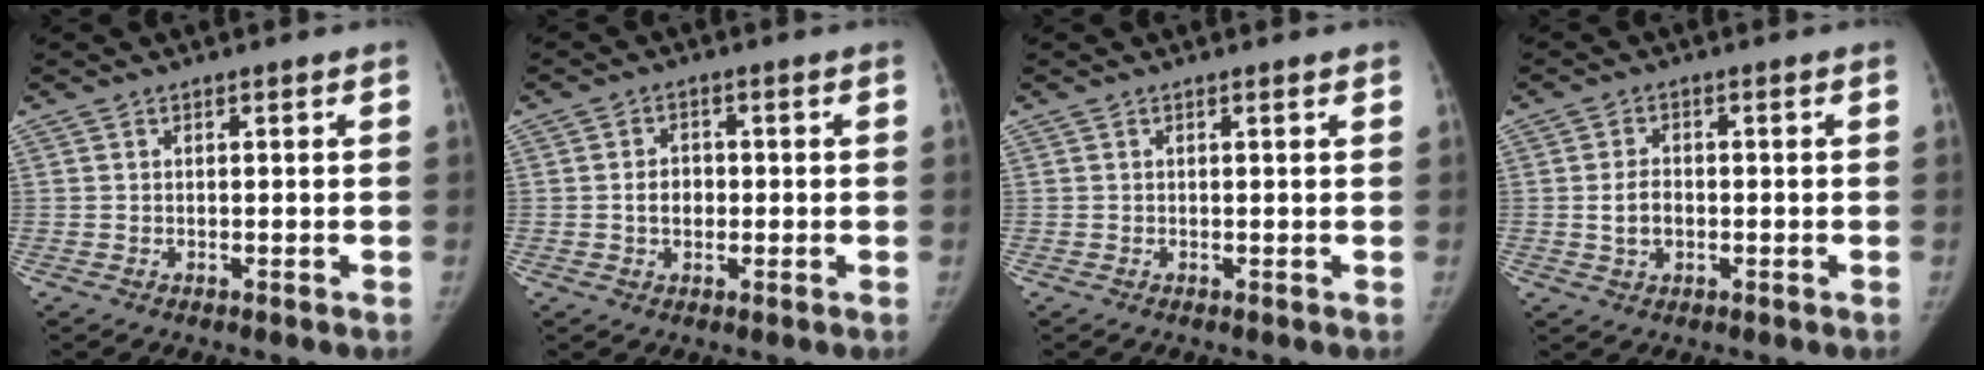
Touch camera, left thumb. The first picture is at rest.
{"total": 3.8, "force": [-0.3, 3.0, 2.4], "torque": [-0.027, 0.009, -0.007]}
{"total": 0.5, "force": [0.4, 0.0, 0.3], "torque": [-0.006, 0.001, 0.005]}
{"total": 4.2, "force": [-0.5, 2.9, 3.0], "torque": [-0.051, 0.008, -0.008]}